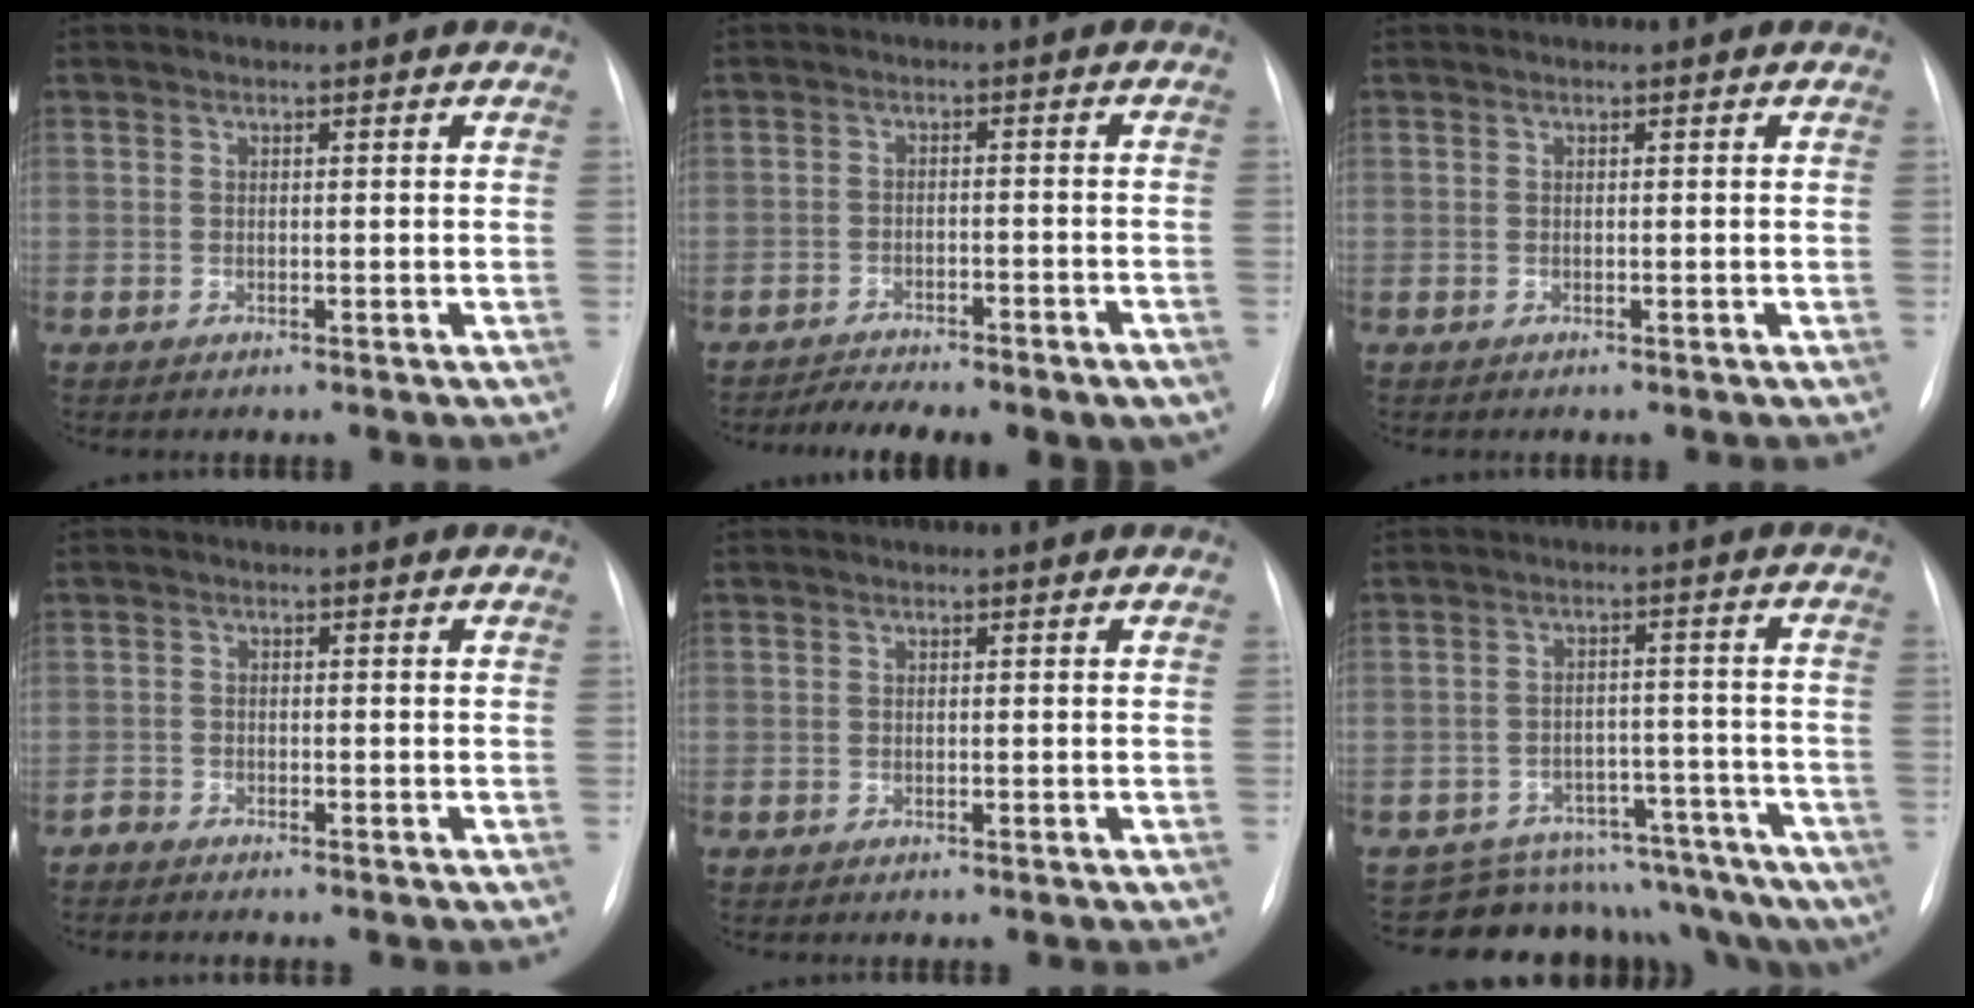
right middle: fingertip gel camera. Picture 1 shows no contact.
{"total": 10.7, "force": [-8.4, 2.7, 6.1], "torque": [-0.083, 0.008, -0.114]}
{"total": 0.0}
{"total": 1.4, "force": [-1.4, 0.0, 0.2], "torque": [-0.007, -0.006, -0.023]}
{"total": 0.0}
{"total": 14.9, "force": [-13.5, 6.0, 2.0], "torque": [-0.014, 0.051, -0.159]}